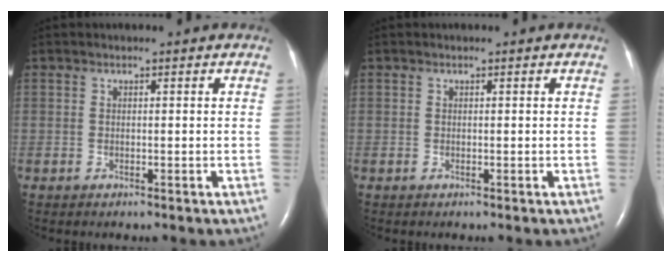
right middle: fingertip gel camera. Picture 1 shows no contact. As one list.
[{"total": 0.0}]